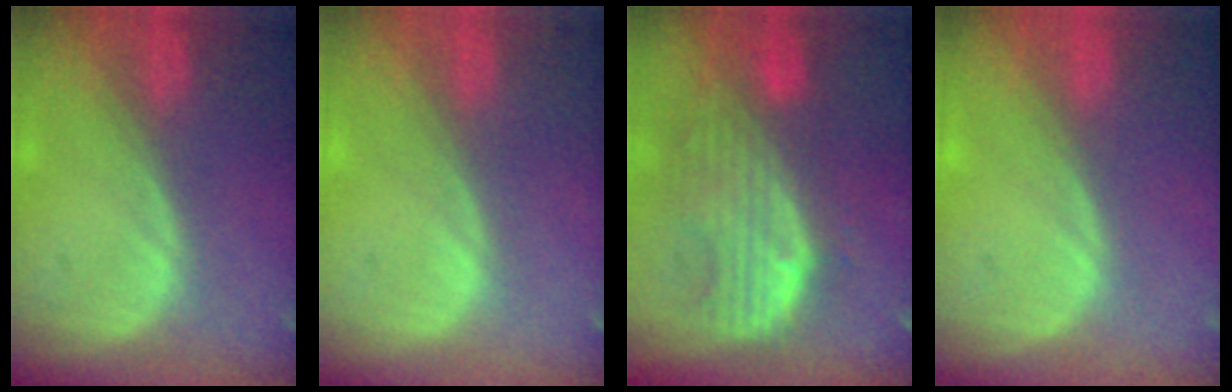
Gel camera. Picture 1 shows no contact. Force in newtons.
{"total": 0.0}
{"total": 9.9, "press": 8.7, "slide": 4.8}
{"total": 0.0}